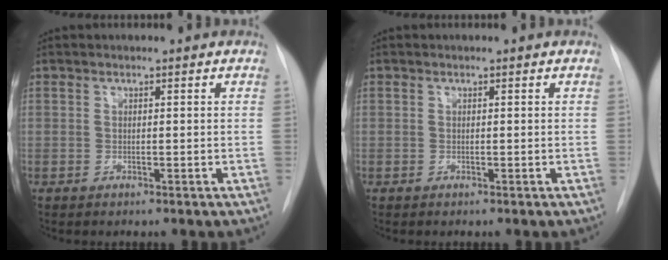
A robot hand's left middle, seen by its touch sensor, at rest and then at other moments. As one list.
[{"total": 0.0}]